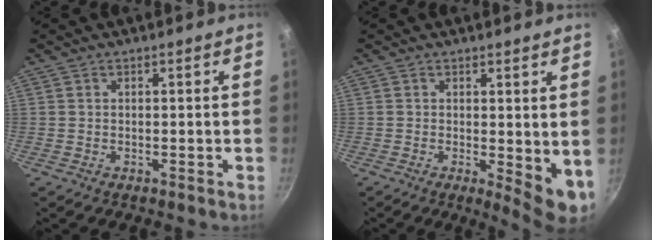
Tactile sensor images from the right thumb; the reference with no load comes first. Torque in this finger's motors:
{"motor_torque": [-0.24, 0.76, -0.07, 0.10, 0.05]}